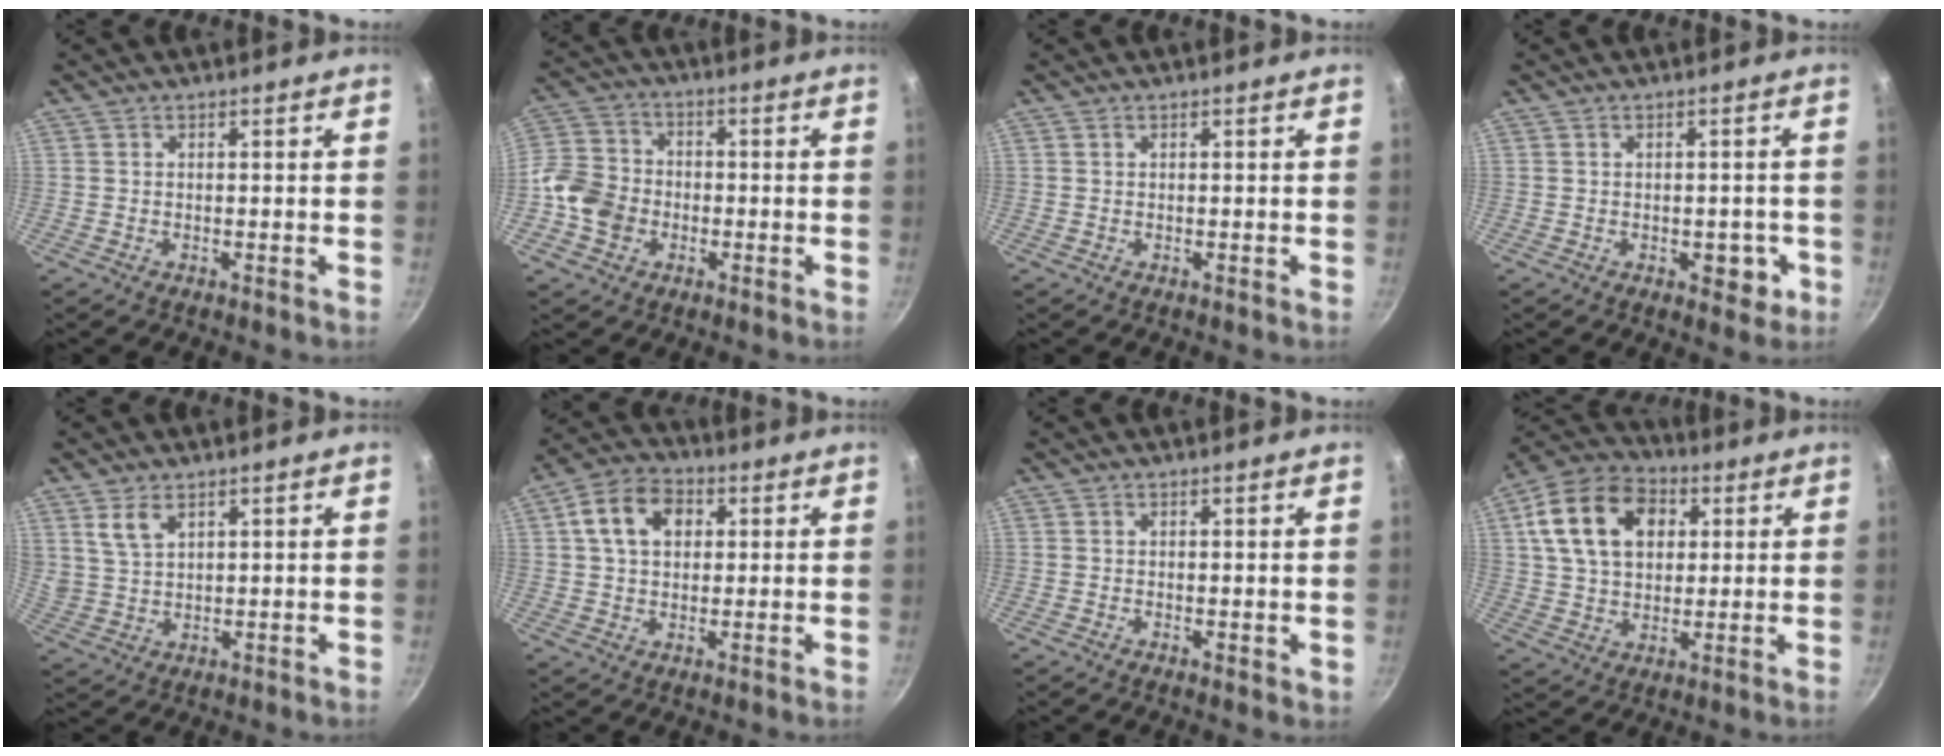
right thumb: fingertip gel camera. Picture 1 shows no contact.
{"total": 9.6, "force": [-2.6, 7.9, 4.7], "torque": [-0.068, 0.023, -0.067]}
{"total": 0.0}
{"total": 4.3, "force": [-1.2, 2.7, 3.1], "torque": [-0.010, 0.008, -0.012]}
{"total": 5.4, "force": [3.0, 2.9, 3.4], "torque": [-0.061, -0.014, 0.068]}
{"total": 10.4, "force": [2.7, 7.5, 6.6], "torque": [-0.095, 0.013, 0.033]}
{"total": 0.9, "force": [0.4, 0.4, 0.7], "torque": [-0.005, -0.004, 0.004]}
{"total": 17.5, "force": [5.0, 12.3, 11.3], "torque": [-0.178, 0.010, 0.074]}